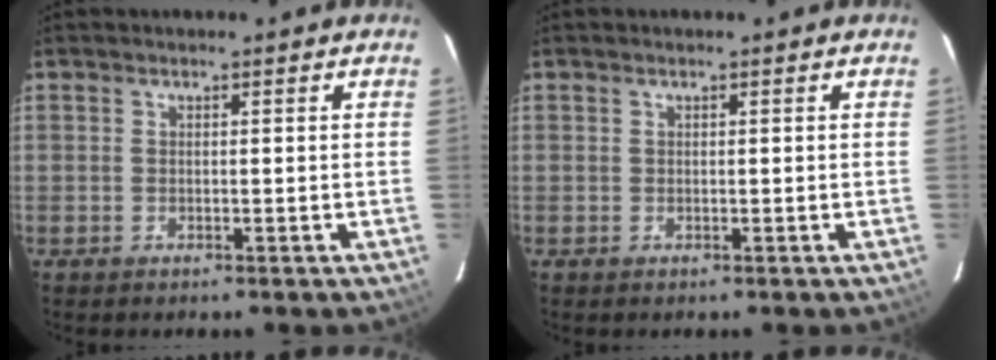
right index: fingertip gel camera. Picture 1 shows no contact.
{"total": 0.0}